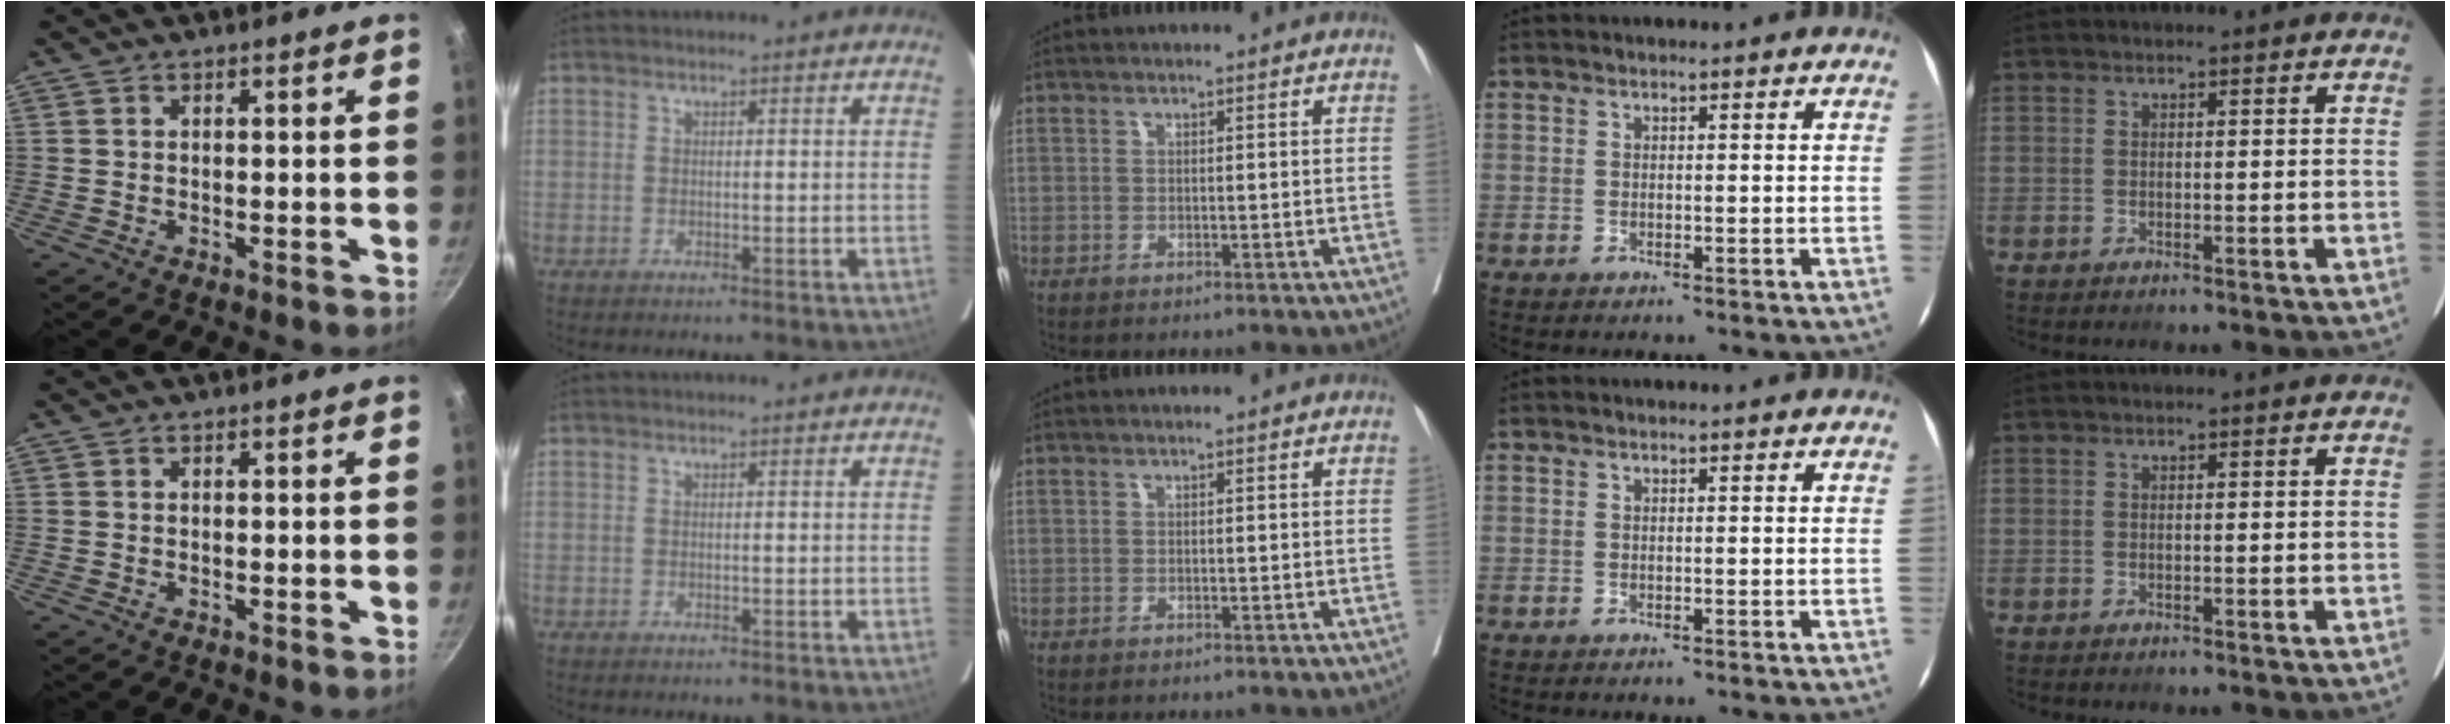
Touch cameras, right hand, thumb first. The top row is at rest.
{}